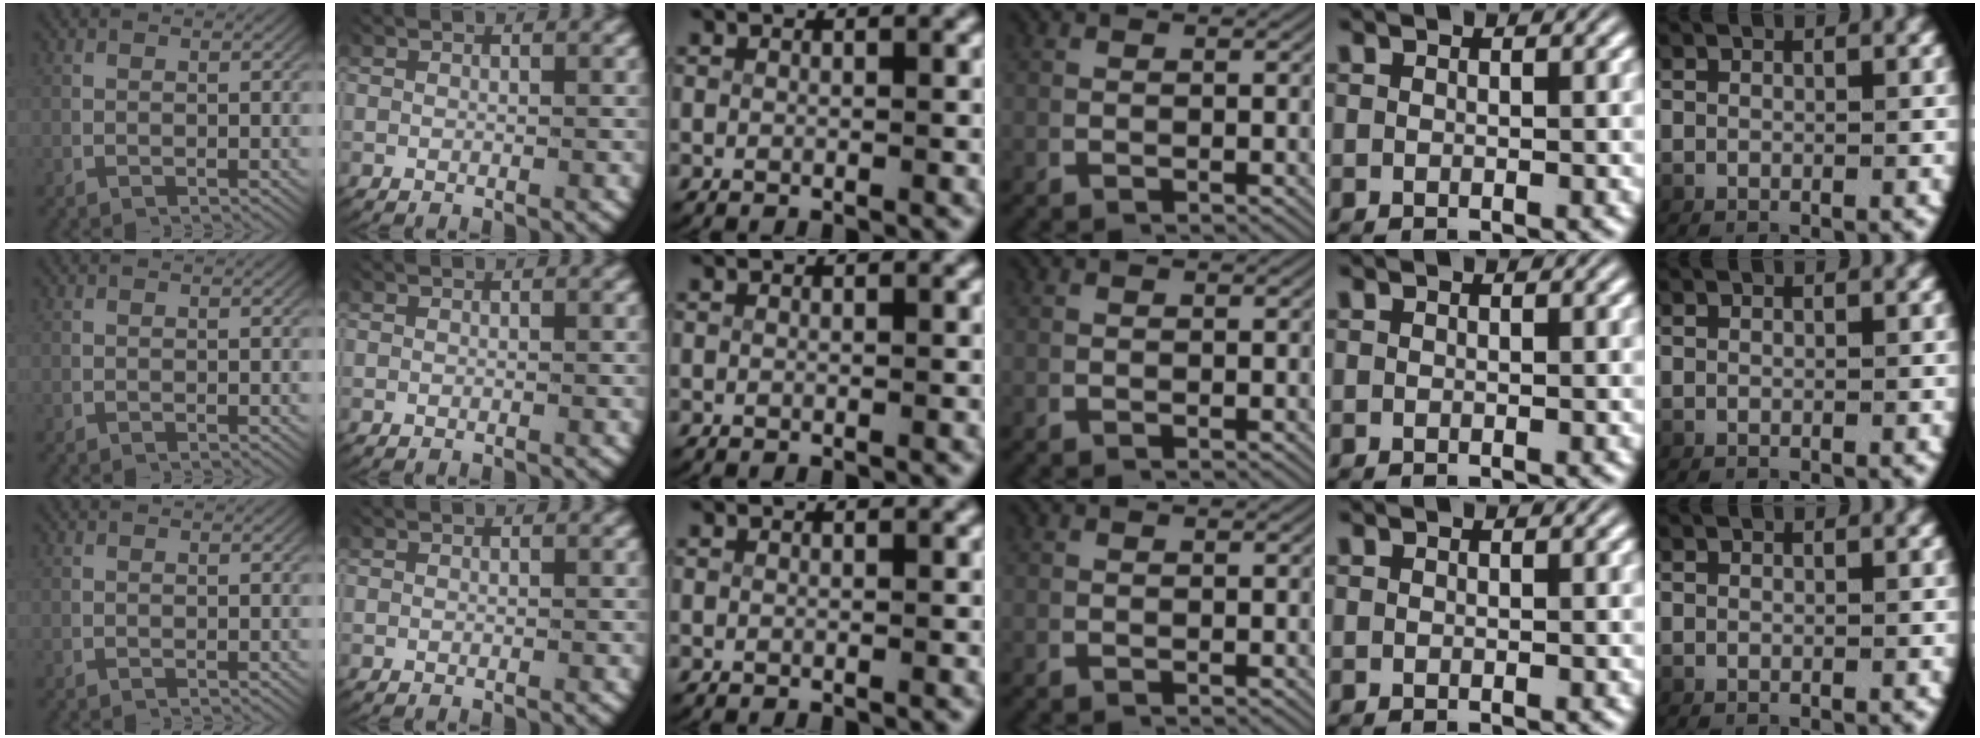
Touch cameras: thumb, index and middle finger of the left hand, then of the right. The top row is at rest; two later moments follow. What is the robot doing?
{"motion": "lift_and_place", "object": "paper"}